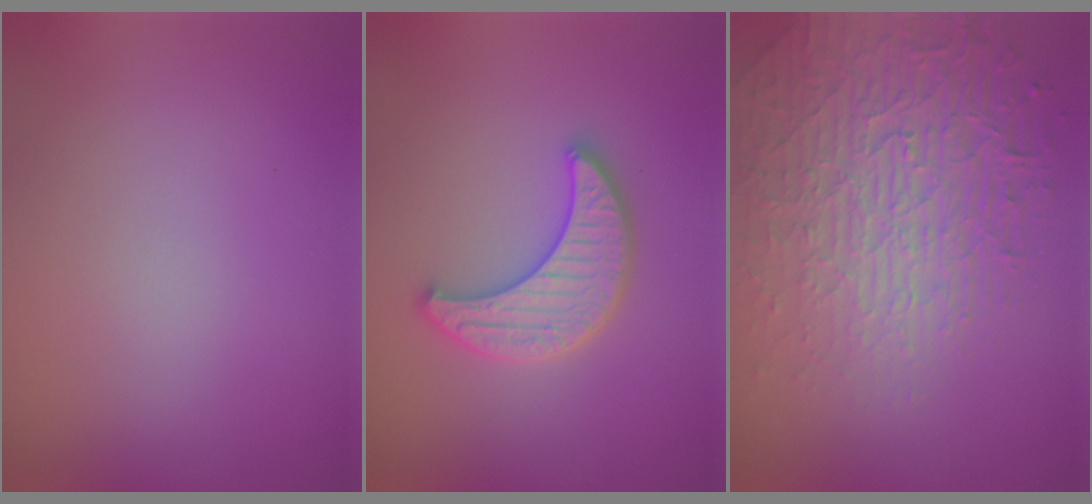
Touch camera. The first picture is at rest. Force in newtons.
{"total": 3.8, "press": 3.6, "slide": 1.0}
{"total": 8.1, "press": 5.6, "slide": 5.8}